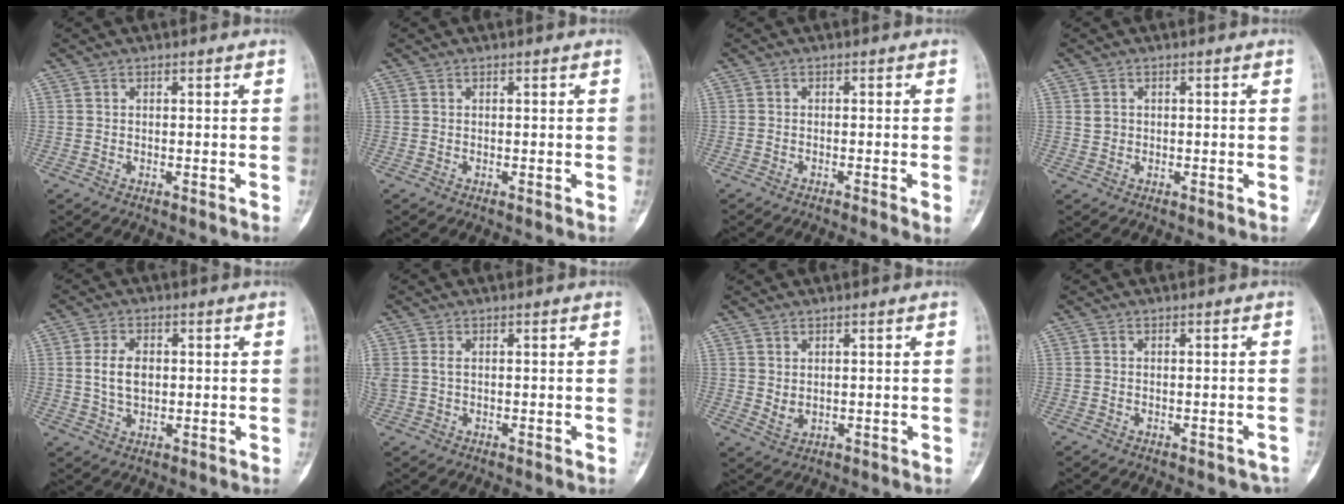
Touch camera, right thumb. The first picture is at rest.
{"total": 0.0}
{"total": 3.3, "force": [-2.1, -0.2, 2.6], "torque": [-0.043, -0.001, -0.030]}
{"total": 1.4, "force": [0.1, 1.3, 0.6], "torque": [-0.001, 0.002, 0.003]}
{"total": 5.7, "force": [0.5, 3.7, 4.4], "torque": [-0.074, 0.001, 0.010]}
{"total": 2.5, "force": [0.1, 1.7, 1.8], "torque": [-0.056, 0.007, 0.003]}
{"total": 2.2, "force": [0.3, 1.5, 1.6], "torque": [-0.021, -0.008, 0.014]}
{"total": 3.0, "force": [-2.5, 1.4, 0.8], "torque": [-0.009, 0.017, -0.024]}